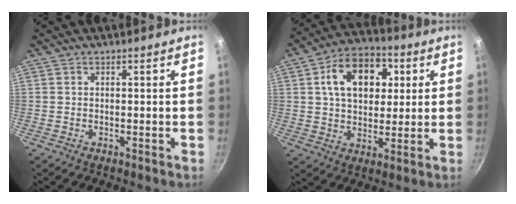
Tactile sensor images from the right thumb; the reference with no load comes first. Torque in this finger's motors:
{"motor_torque": [0.03, 3.09, 1.21, -0.26, 0.08]}